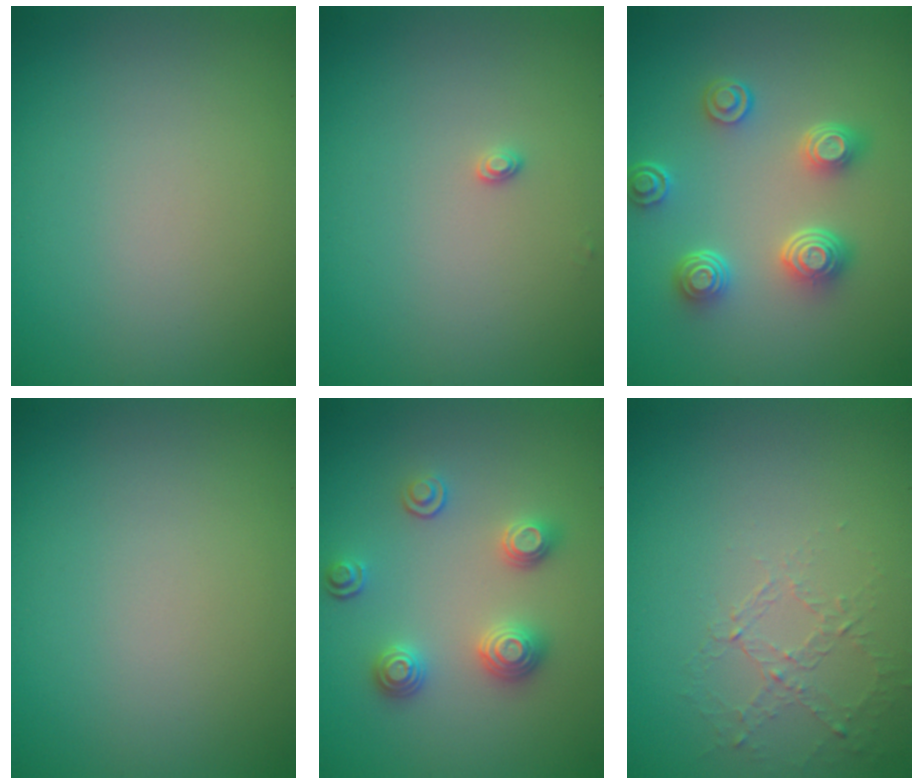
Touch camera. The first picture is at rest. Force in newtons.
{"total": 0.8, "press": 0.8, "slide": 0.0}
{"total": 4.4, "press": 3.2, "slide": 2.9}
{"total": 0.0}
{"total": 3.1, "press": 2.8, "slide": 1.4}
{"total": 1.1, "press": 0.5, "slide": 1.0}